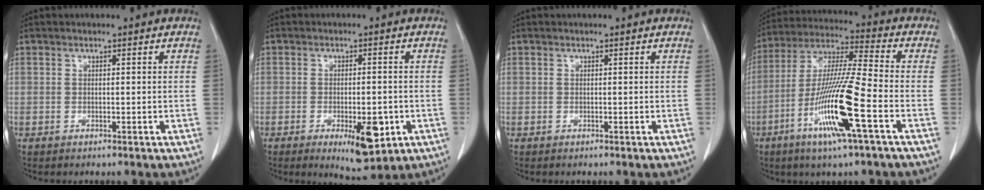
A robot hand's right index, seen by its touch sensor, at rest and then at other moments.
{"total": 7.6, "force": [-2.8, 2.5, 6.6], "torque": [-0.090, -0.010, -0.029]}
{"total": 0.0}
{"total": 15.5, "force": [-5.9, -0.1, 14.4], "torque": [-0.289, -0.017, -0.114]}